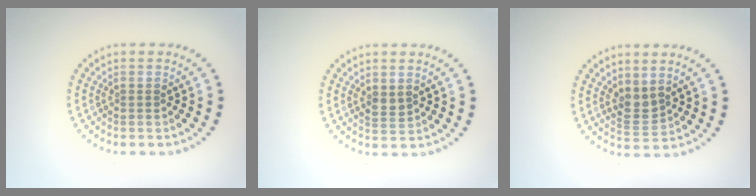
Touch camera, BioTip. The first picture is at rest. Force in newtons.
{"total": 1.2, "press": 1.1, "slide": 0.4}
{"total": 2.0, "press": 1.6, "slide": 1.1}